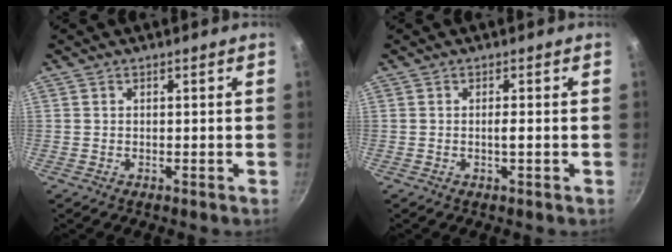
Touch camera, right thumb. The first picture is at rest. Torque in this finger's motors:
{"motor_torque": [1.50, 1.00, 0.99, -0.74, 0.35]}